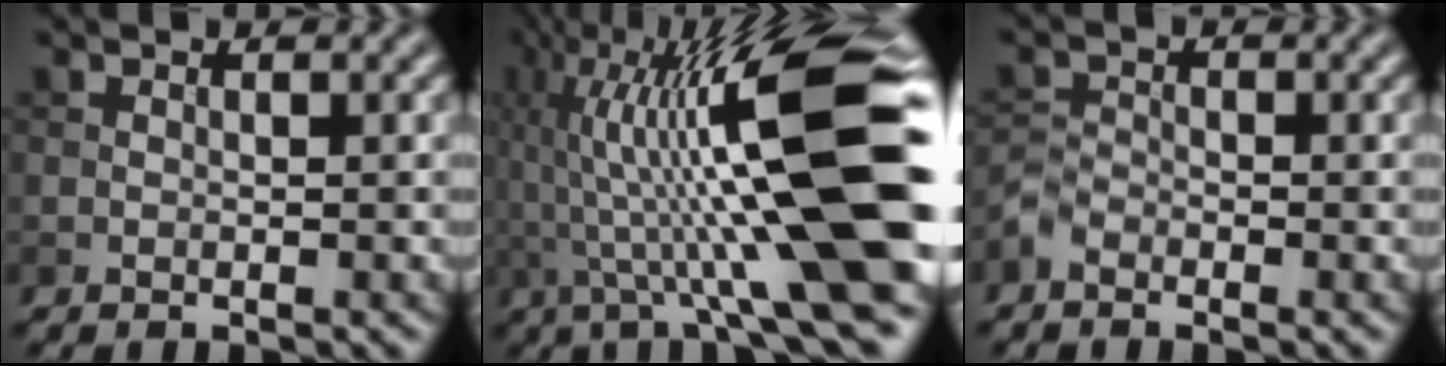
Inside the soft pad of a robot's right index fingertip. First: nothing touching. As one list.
[{"total": 15.1, "force": [0.6, 2.7, 14.8], "torque": [-0.244, 0.026, 0.017]}, {"total": 1.7, "force": [-1.3, 1.1, 0.5], "torque": [-0.009, 0.004, -0.033]}]